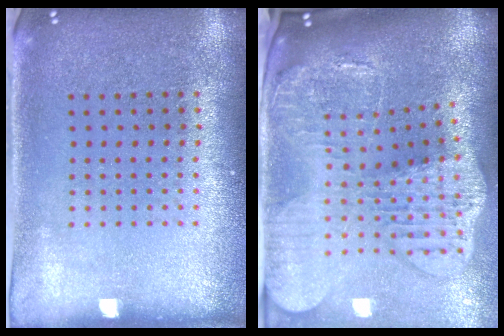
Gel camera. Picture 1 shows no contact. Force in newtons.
{"total": 4.5, "press": 3.3, "slide": 3.0}